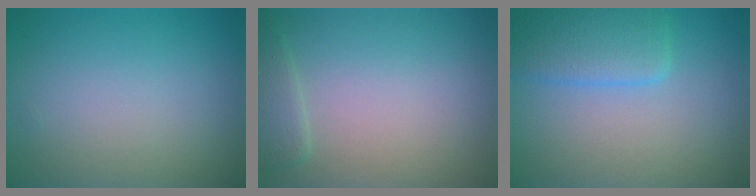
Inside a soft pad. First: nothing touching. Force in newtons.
{"total": 1.2, "press": 1.2, "slide": 0.1}
{"total": 3.9, "press": 3.8, "slide": 0.3}